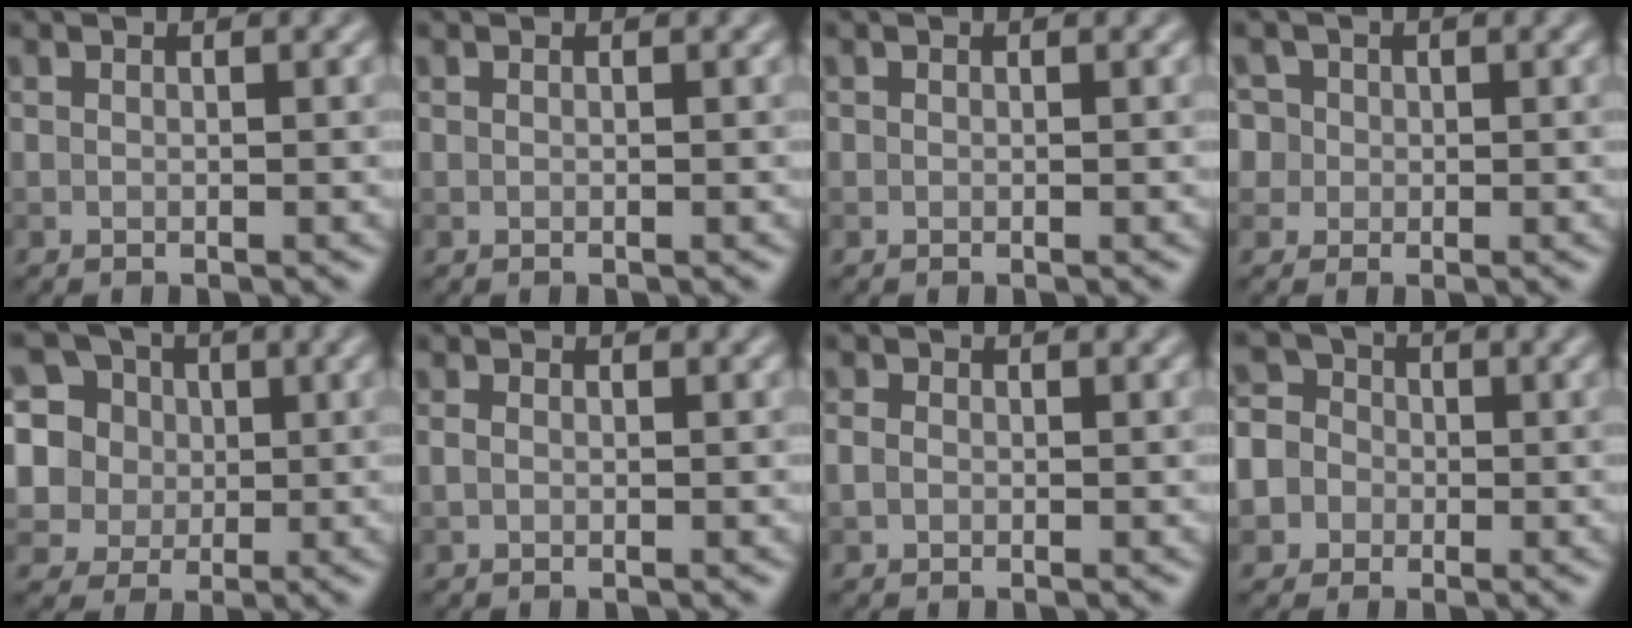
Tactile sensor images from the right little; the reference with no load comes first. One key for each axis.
{"total": 0.0}
{"total": 0.0}
{"total": 4.1, "fx": 1.2, "fy": 3.6, "fz": 1.5, "tx": -0.017, "ty": 0.028, "tz": 0.002}
{"total": 12.6, "fx": 4.7, "fy": 10.5, "fz": 5.2, "tx": -0.145, "ty": 0.051, "tz": 0.074}
{"total": 0.6, "fx": -0.1, "fy": 0.5, "fz": 0.4, "tx": -0.009, "ty": 0.001, "tz": -0.004}
{"total": 1.1, "fx": -0.2, "fy": 0.9, "fz": 0.5, "tx": -0.009, "ty": 0.000, "tz": -0.007}
{"total": 8.1, "fx": -2.5, "fy": 7.4, "fz": 2.3, "tx": -0.062, "ty": 0.006, "tz": -0.074}